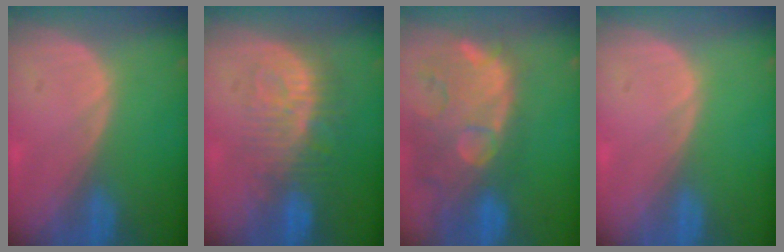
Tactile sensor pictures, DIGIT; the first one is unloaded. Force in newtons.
{"total": 9.4, "press": 8.5, "slide": 3.9}
{"total": 14.6, "press": 11.8, "slide": 8.6}
{"total": 0.0}